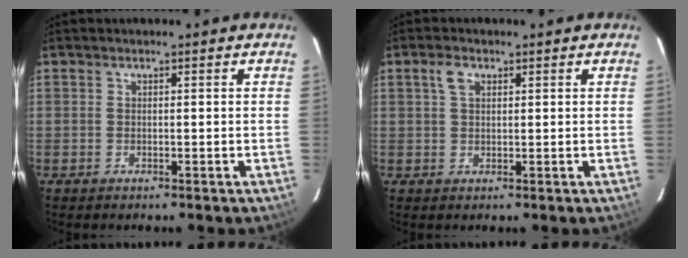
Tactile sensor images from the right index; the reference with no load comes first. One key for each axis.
{"total": 2.6, "fx": 1.2, "fy": 1.5, "fz": 1.8, "tx": -0.035, "ty": 0.007, "tz": 0.022}